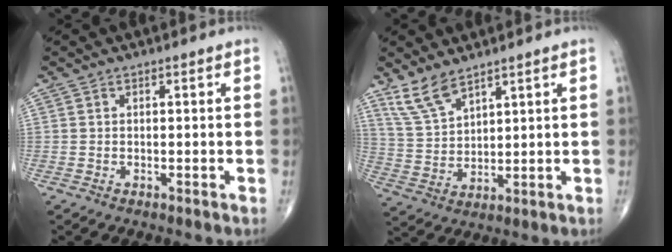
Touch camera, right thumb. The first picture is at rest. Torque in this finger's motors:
{"motor_torque": [-0.75, 0.76, 0.49, 0.51, 0.02]}